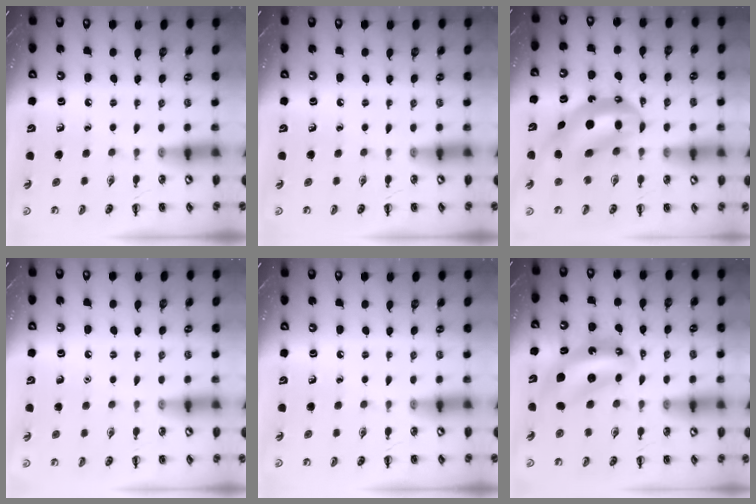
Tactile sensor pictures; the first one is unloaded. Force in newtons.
{"total": 0.0}
{"total": 12.5, "press": 12.0, "slide": 3.2}
{"total": 1.6, "press": 1.5, "slide": 0.1}
{"total": 0.0}
{"total": 7.6, "press": 7.3, "slide": 2.0}